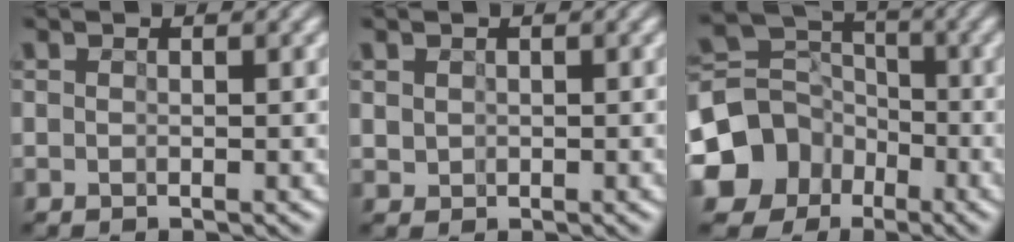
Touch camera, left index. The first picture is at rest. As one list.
[{"total": 1.2, "force": [0.4, 1.1, 0.5], "torque": [-0.008, 0.010, 0.013]}, {"total": 11.0, "force": [-5.5, 8.9, 3.2], "torque": [-0.099, -0.027, -0.107]}]